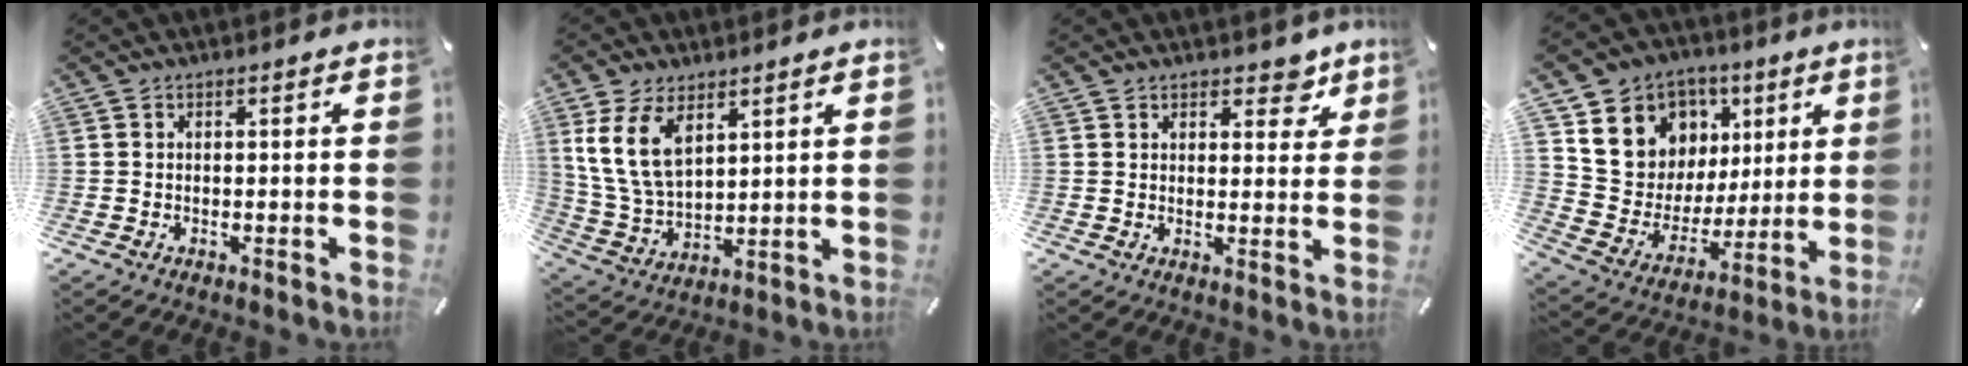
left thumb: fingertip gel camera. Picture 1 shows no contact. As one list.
[{"total": 11.0, "force": [5.6, 6.7, 6.8], "torque": [-0.182, -0.017, 0.102]}, {"total": 5.4, "force": [3.9, 3.1, 2.0], "torque": [-0.004, -0.021, 0.061]}, {"total": 13.8, "force": [5.7, 12.2, 3.1], "torque": [-0.058, -0.041, 0.120]}]